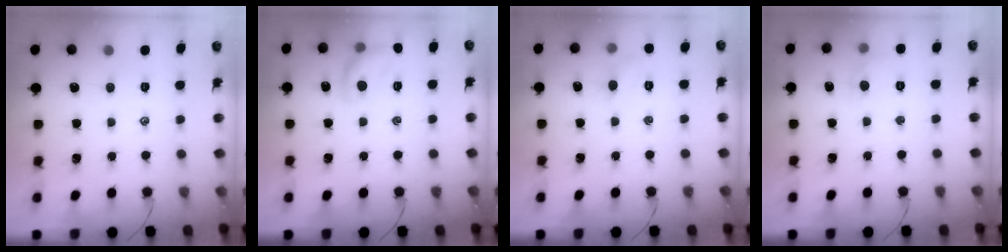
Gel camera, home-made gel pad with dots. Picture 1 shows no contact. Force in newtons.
{"total": 10.1, "press": 9.9, "slide": 2.0}
{"total": 5.1, "press": 4.8, "slide": 1.7}
{"total": 4.5, "press": 4.3, "slide": 1.5}